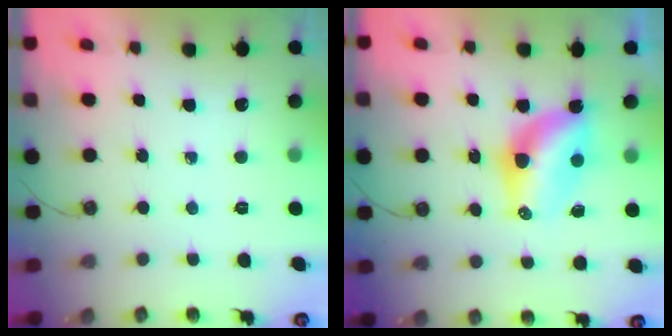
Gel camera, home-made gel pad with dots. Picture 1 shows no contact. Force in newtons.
{"total": 7.6, "press": 7.6, "slide": 0.6}